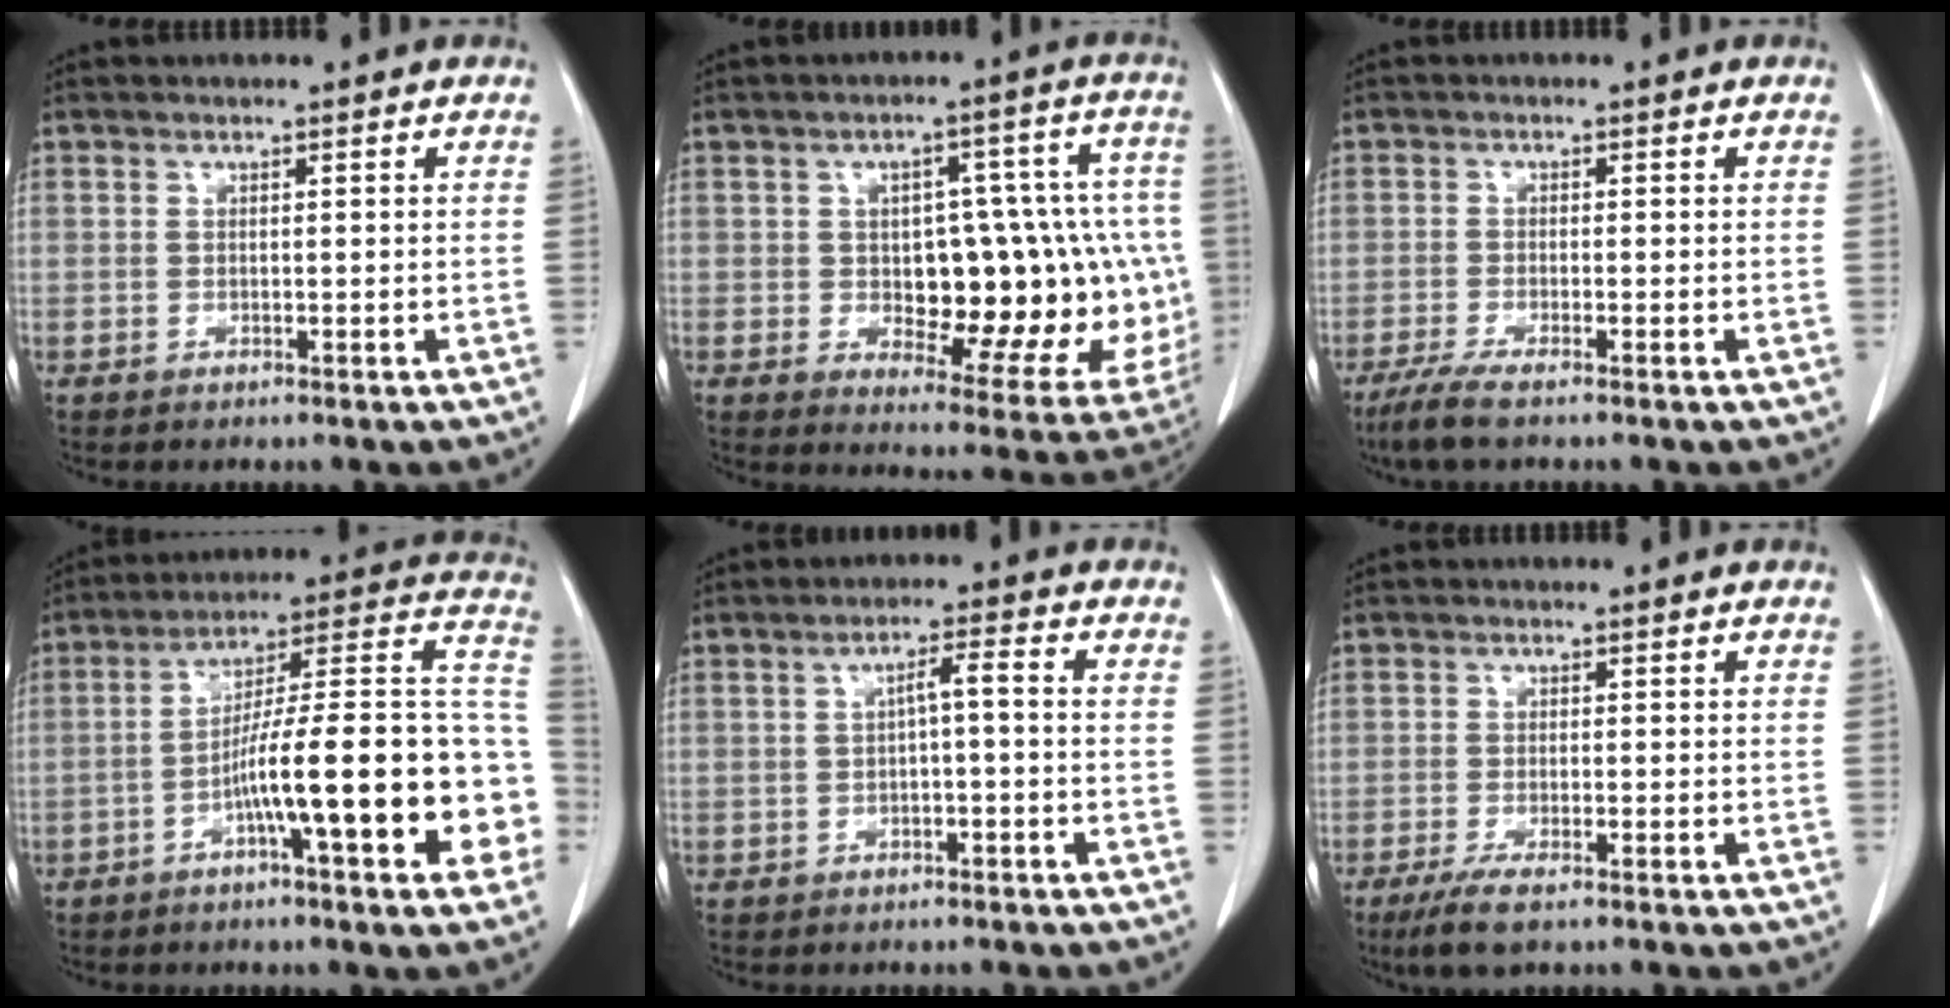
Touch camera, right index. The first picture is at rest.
{"total": 21.2, "force": [-1.3, 9.0, 19.2], "torque": [-0.190, 0.032, 0.012]}
{"total": 3.7, "force": [-2.7, 0.1, 2.6], "torque": [-0.055, -0.011, -0.056]}
{"total": 21.4, "force": [-6.0, 2.2, 20.5], "torque": [-0.225, 0.035, -0.087]}
{"total": 3.0, "force": [-0.2, 0.4, 3.0], "torque": [-0.051, 0.013, -0.003]}
{"total": 4.5, "force": [-3.0, 0.9, 3.2], "torque": [-0.066, -0.010, -0.052]}